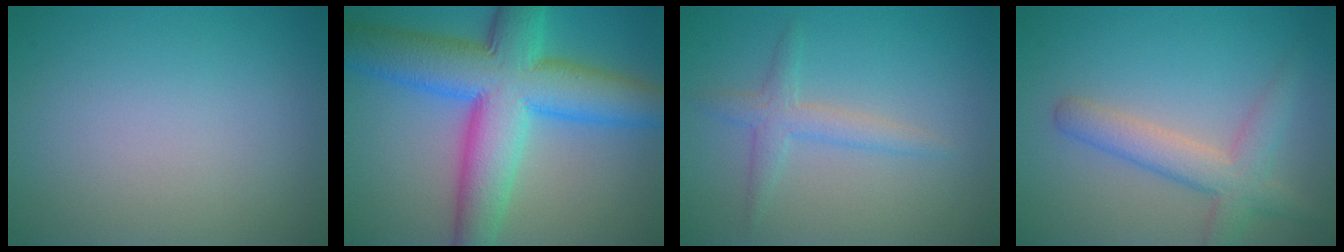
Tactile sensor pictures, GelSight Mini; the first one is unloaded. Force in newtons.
{"total": 12.0, "press": 12.0, "slide": 0.1}
{"total": 2.3, "press": 2.3, "slide": 0.1}
{"total": 4.1, "press": 4.1, "slide": 0.2}